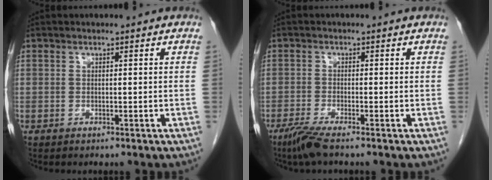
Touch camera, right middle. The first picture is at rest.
{"total": 3.5, "force": [-2.6, -0.1, 2.4], "torque": [-0.054, -0.011, -0.056]}